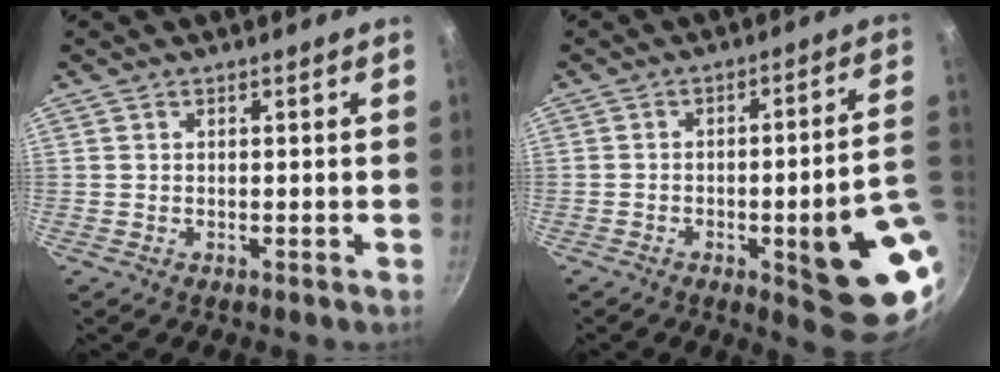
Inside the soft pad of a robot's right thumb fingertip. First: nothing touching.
{"total": 18.1, "force": [-4.1, 4.5, 17.0], "torque": [-0.179, 0.019, -0.050]}